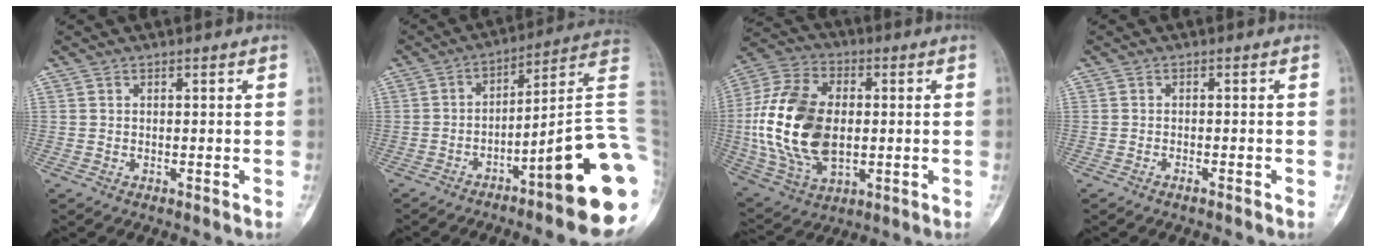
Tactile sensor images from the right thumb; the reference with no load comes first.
{"total": 20.3, "force": [-7.7, 2.5, 18.6], "torque": [-0.188, 0.062, -0.108]}
{"total": 21.7, "force": [-0.3, 13.6, 16.9], "torque": [-0.330, 0.001, 0.002]}
{"total": 1.0, "force": [-0.9, 0.3, 0.5], "torque": [-0.011, 0.003, -0.016]}